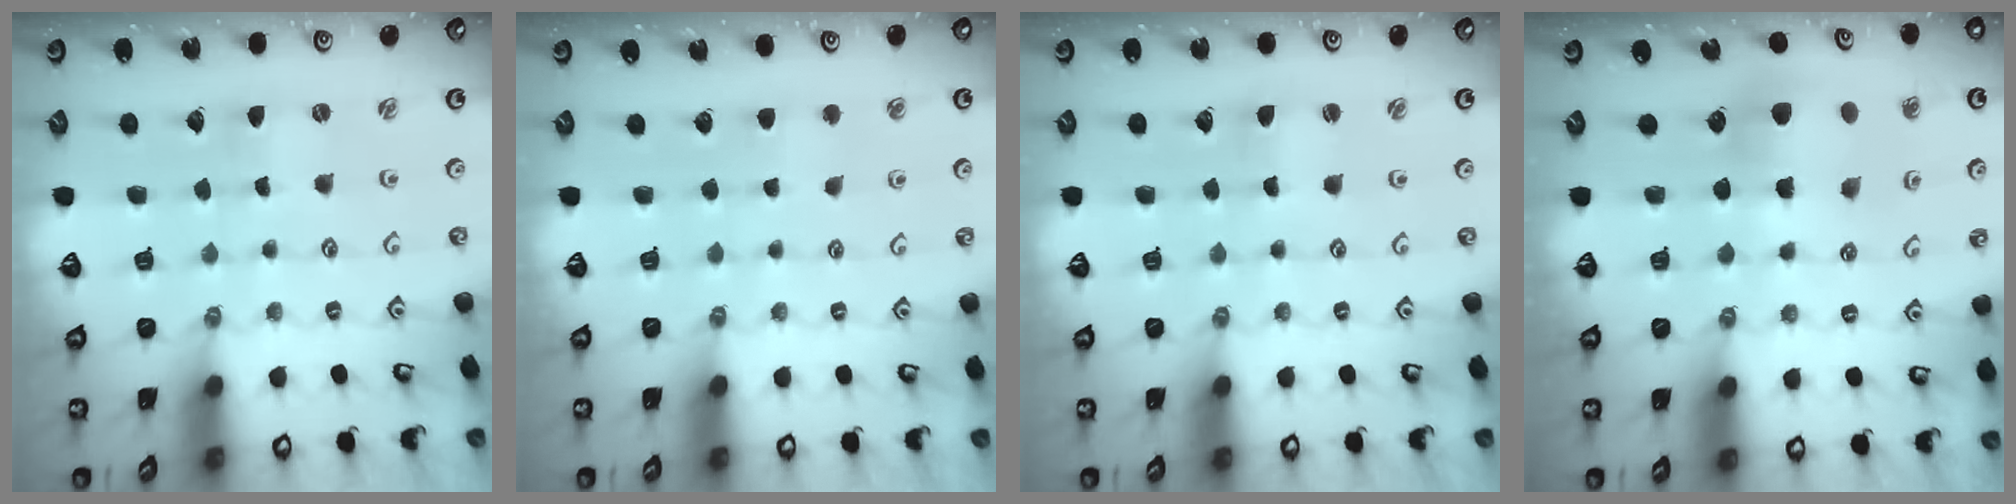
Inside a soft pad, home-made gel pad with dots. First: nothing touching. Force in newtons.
{"total": 2.5, "press": 2.4, "slide": 0.7}
{"total": 1.2, "press": 1.1, "slide": 0.3}
{"total": 6.4, "press": 6.3, "slide": 0.9}